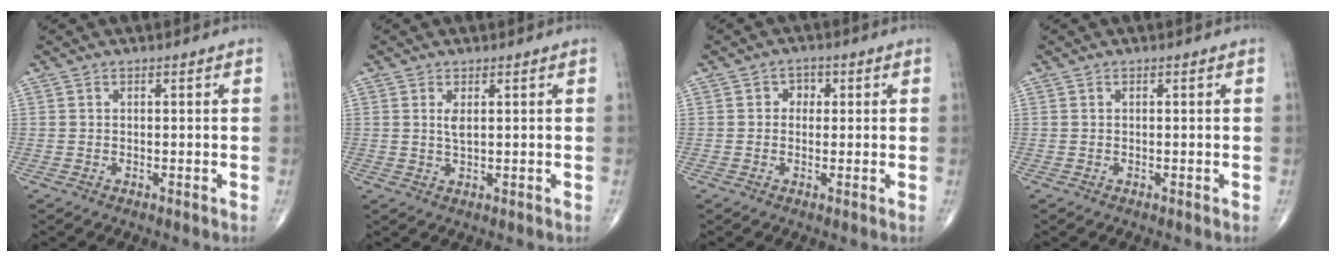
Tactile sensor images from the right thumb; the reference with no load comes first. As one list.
[{"total": 1.9, "force": [0.6, 0.6, 1.7], "torque": [-0.030, -0.007, 0.015]}, {"total": 2.4, "force": [0.4, 2.1, 1.1], "torque": [0.004, 0.005, -0.002]}, {"total": 0.0}]